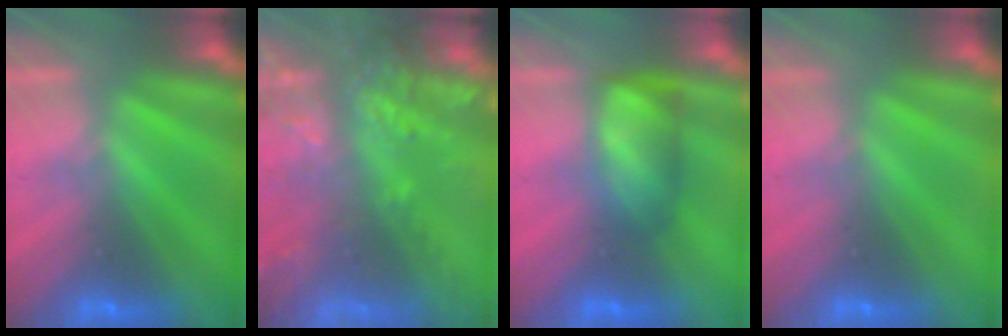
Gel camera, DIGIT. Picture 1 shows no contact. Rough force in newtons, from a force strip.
{"total": 7.4}
{"total": 4.9}
{"total": 1.5}